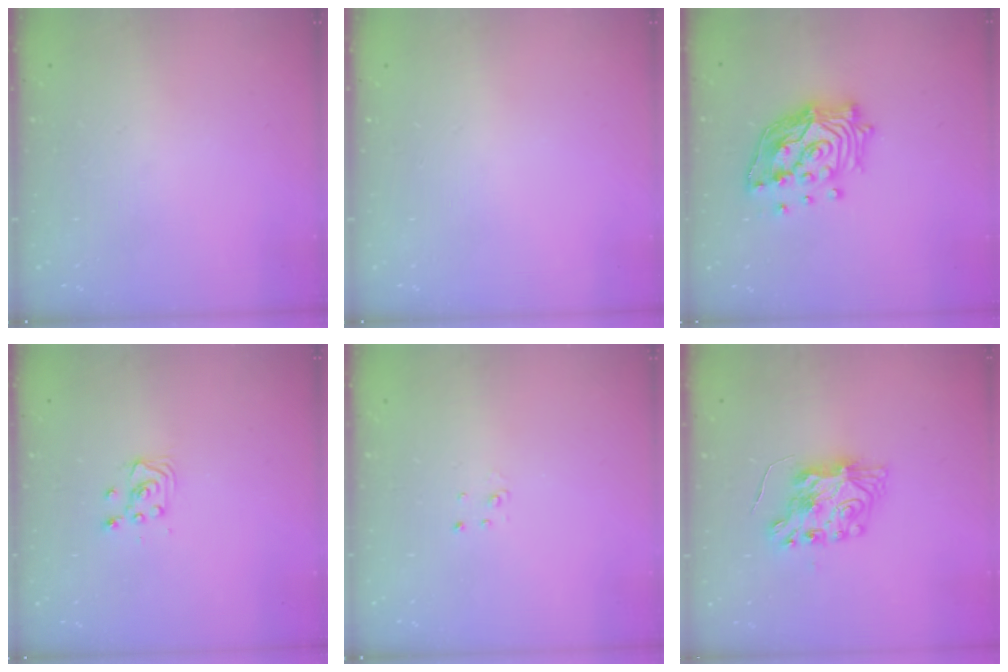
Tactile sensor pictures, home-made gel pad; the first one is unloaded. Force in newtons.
{"total": 0.0}
{"total": 16.9, "press": 16.7, "slide": 2.7}
{"total": 3.4, "press": 3.4, "slide": 0.4}
{"total": 2.0, "press": 2.0, "slide": 0.2}
{"total": 9.1, "press": 9.0, "slide": 0.8}